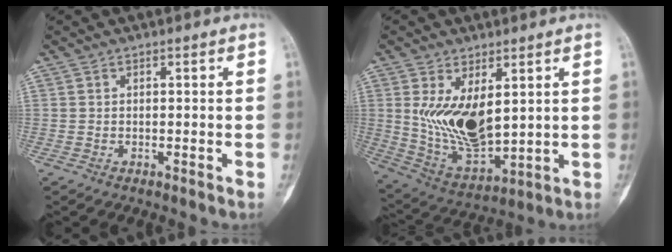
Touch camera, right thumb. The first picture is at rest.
{"total": 13.6, "force": [3.2, 7.0, 11.2], "torque": [-0.193, -0.025, 0.083]}